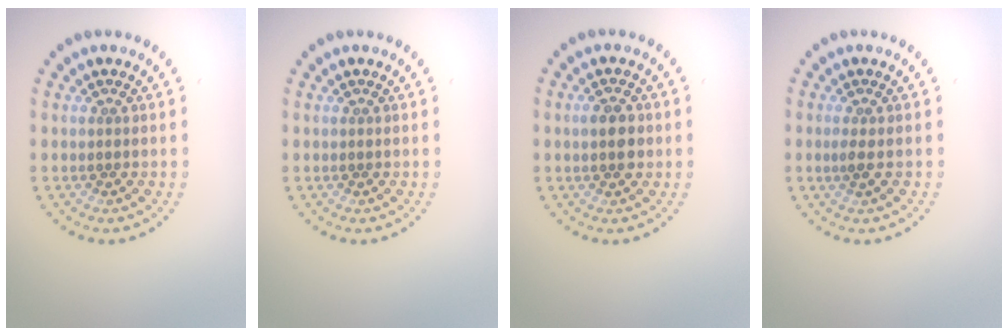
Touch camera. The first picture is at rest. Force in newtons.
{"total": 0.0}
{"total": 2.9, "press": 2.9, "slide": 0.1}
{"total": 1.0, "press": 0.8, "slide": 0.6}